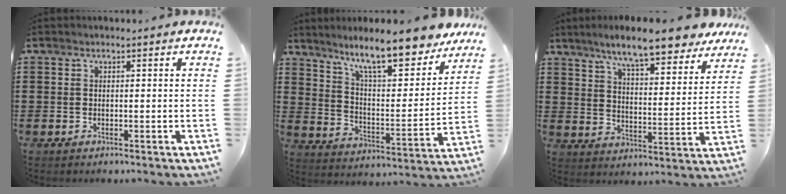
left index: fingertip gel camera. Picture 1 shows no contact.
{"total": 12.0, "force": [10.1, 1.3, 6.4], "torque": [-0.132, -0.058, 0.171]}
{"total": 10.2, "force": [8.8, 0.6, 5.2], "torque": [-0.121, -0.038, 0.151]}